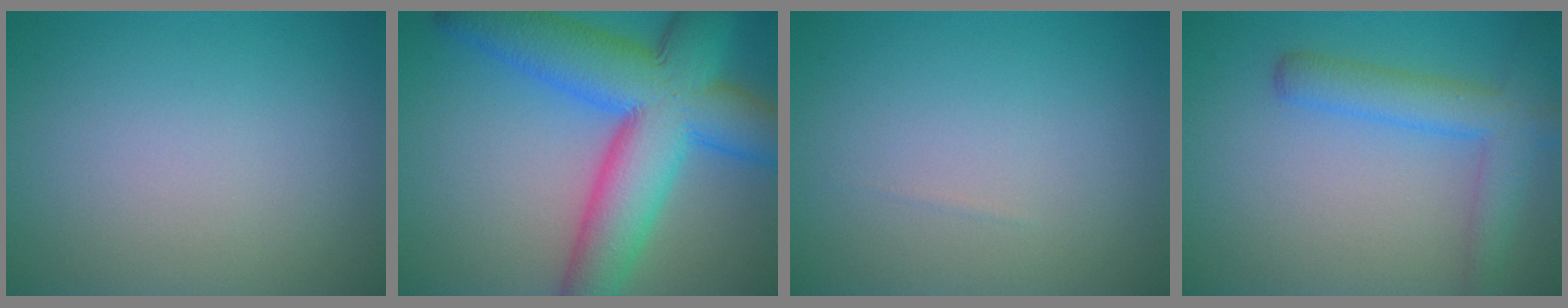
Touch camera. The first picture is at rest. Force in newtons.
{"total": 12.7, "press": 12.7, "slide": 0.4}
{"total": 0.0}
{"total": 4.3, "press": 4.3, "slide": 0.2}